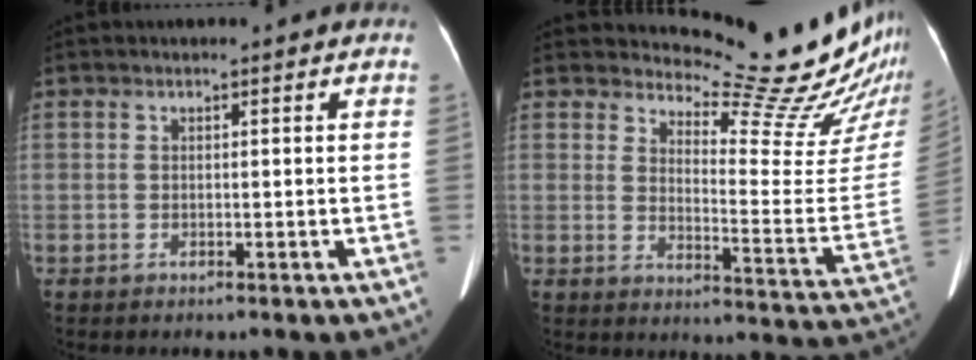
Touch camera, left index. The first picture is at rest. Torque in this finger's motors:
{"motor_torque": [0.02, -1.00, -0.01, -0.03]}